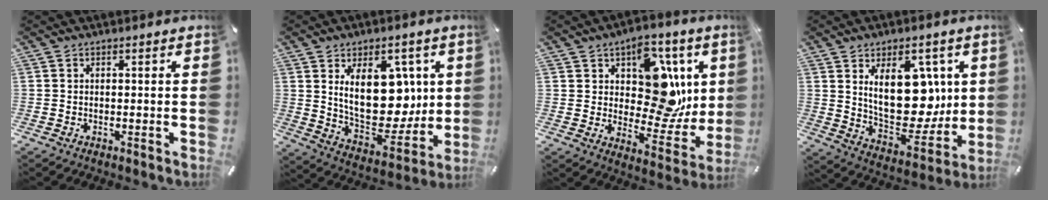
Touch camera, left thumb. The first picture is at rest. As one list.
[{"total": 18.5, "force": [4.6, 11.4, 13.8], "torque": [-0.223, -0.029, 0.086]}, {"total": 16.2, "force": [4.4, 11.4, 10.6], "torque": [-0.123, -0.039, 0.083]}, {"total": 18.3, "force": [5.3, 10.8, 13.8], "torque": [-0.217, -0.035, 0.093]}]